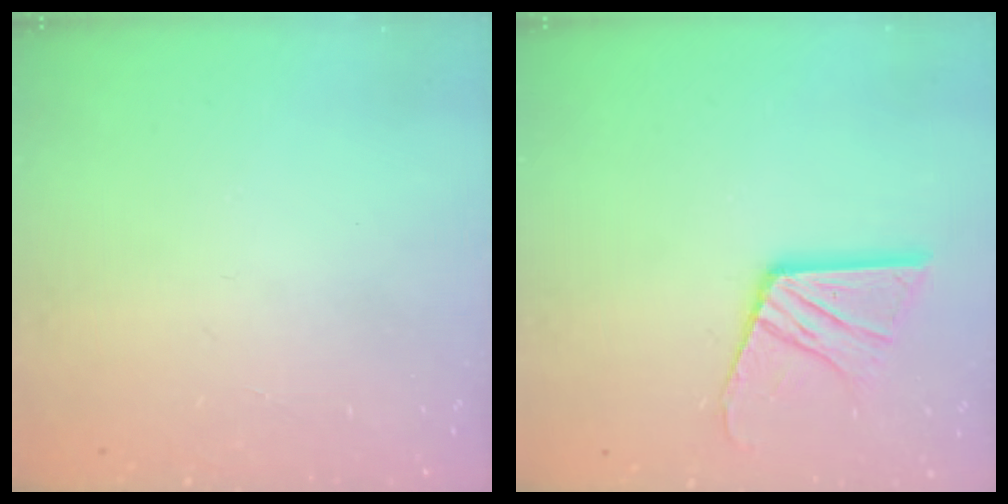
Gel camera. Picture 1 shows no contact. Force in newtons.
{"total": 14.0, "press": 14.0, "slide": 1.4}